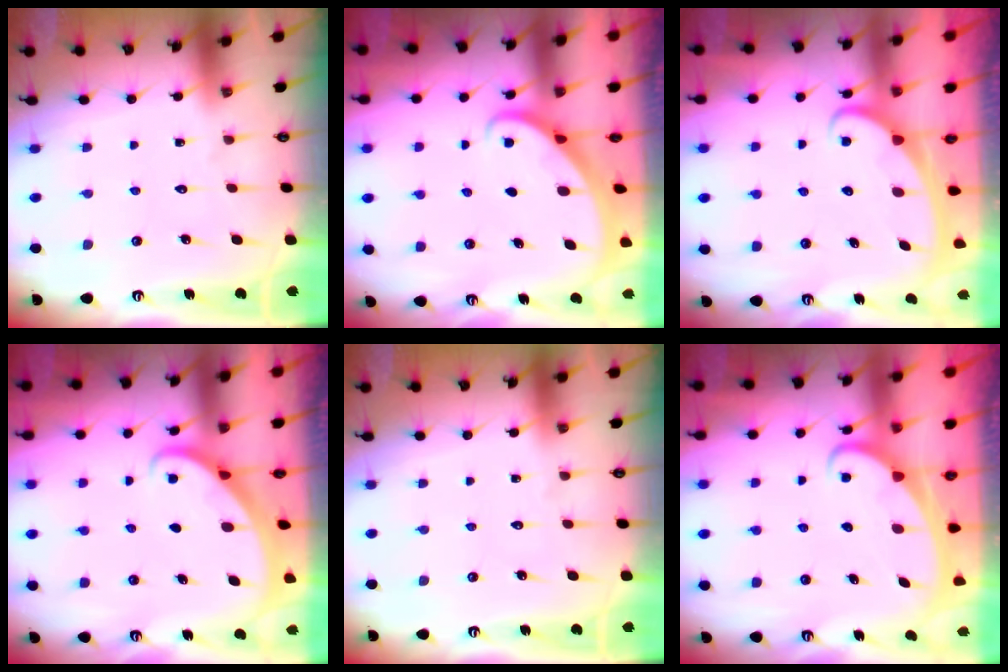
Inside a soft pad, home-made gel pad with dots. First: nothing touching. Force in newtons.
{"total": 1.8, "press": 1.8, "slide": 0.0}
{"total": 2.4, "press": 2.4, "slide": 0.4}
{"total": 1.8, "press": 1.8, "slide": 0.0}
{"total": 0.0}
{"total": 2.4, "press": 2.3, "slide": 0.3}